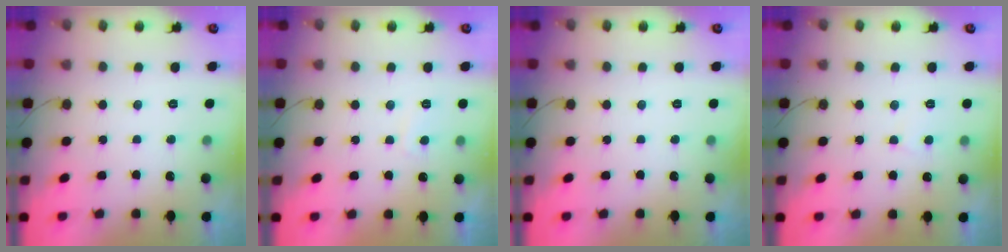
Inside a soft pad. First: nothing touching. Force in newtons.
{"total": 2.0, "press": 1.9, "slide": 0.6}
{"total": 0.0}
{"total": 2.5, "press": 2.4, "slide": 0.4}